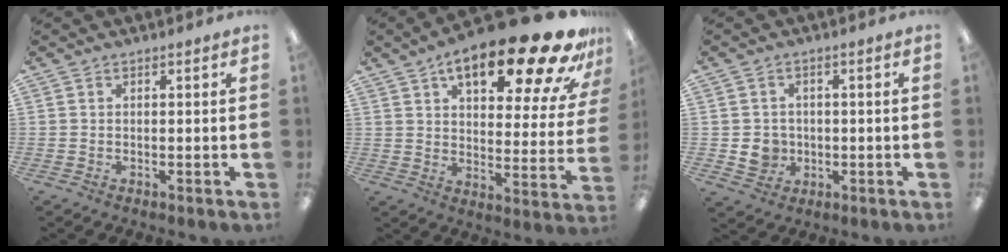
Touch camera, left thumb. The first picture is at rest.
{"total": 24.0, "force": [14.4, 8.4, 17.2], "torque": [-0.242, -0.090, 0.225]}
{"total": 5.2, "force": [-0.6, 4.9, 1.6], "torque": [-0.017, 0.009, -0.008]}